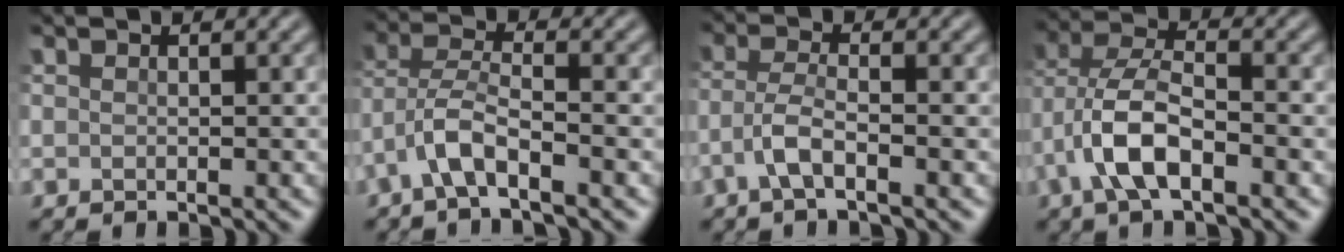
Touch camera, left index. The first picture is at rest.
{"total": 3.9, "force": [-2.5, 0.8, 2.9], "torque": [-0.062, 0.008, -0.063]}
{"total": 2.9, "force": [-1.6, 0.6, 2.3], "torque": [-0.051, 0.003, -0.044]}
{"total": 6.2, "force": [-2.7, 2.6, 5.0], "torque": [-0.104, 0.005, -0.060]}